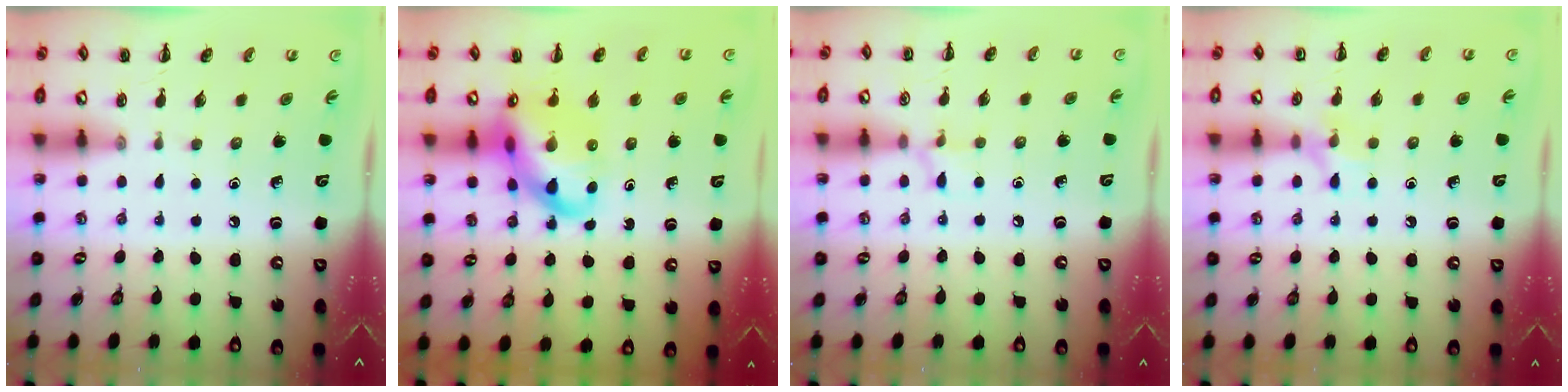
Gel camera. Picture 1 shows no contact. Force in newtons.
{"total": 14.7, "press": 14.2, "slide": 3.6}
{"total": 5.2, "press": 4.9, "slide": 1.6}
{"total": 7.4, "press": 7.2, "slide": 1.3}